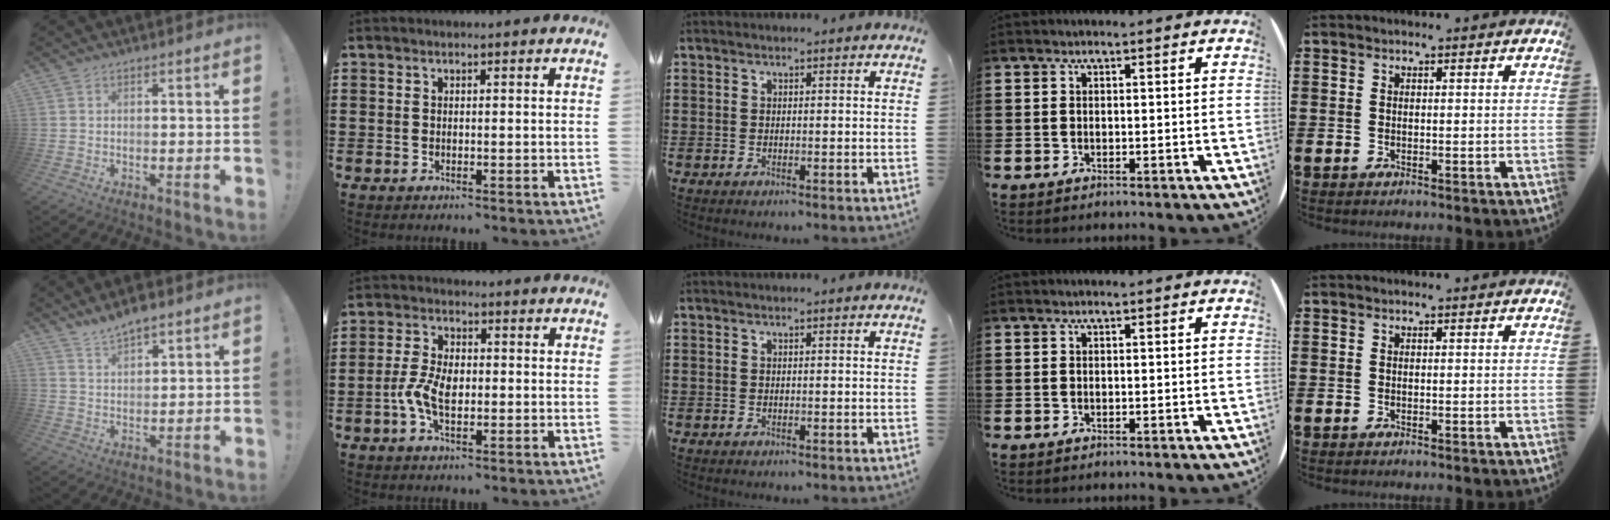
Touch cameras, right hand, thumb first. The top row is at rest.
{"thumb": {"total": 5.6, "force": [4.8, 1.6, 2.3], "torque": [-0.040, -0.028, 0.089]}, "index": {"total": 5.6, "force": [-1.1, 3.1, 4.5], "torque": [-0.102, 0.004, -0.026]}}